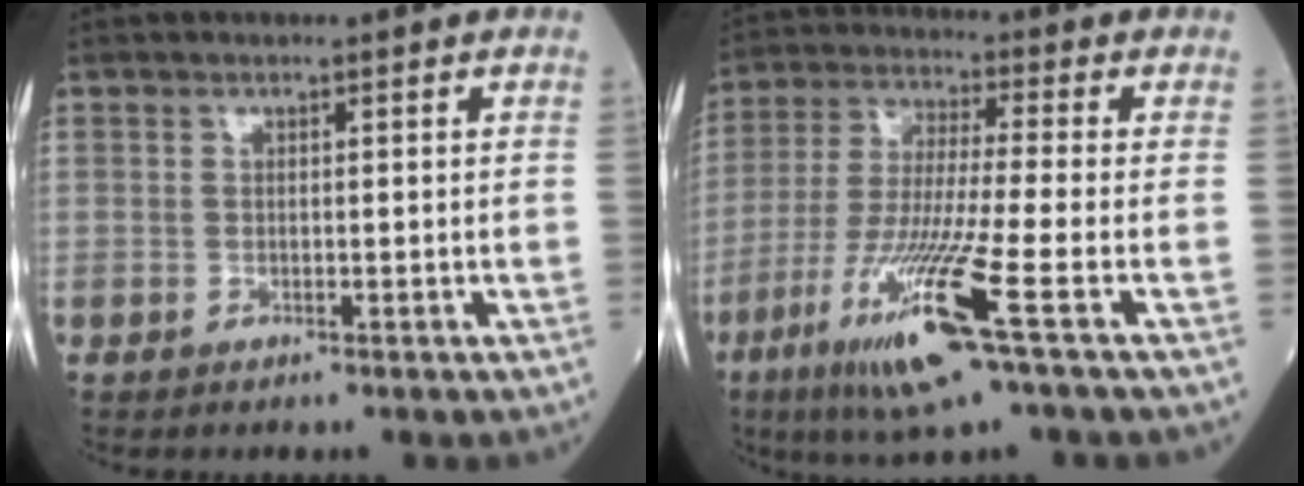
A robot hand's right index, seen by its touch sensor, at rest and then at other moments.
{"total": 14.0, "force": [-6.2, -0.6, 12.5], "torque": [-0.260, -0.032, -0.116]}